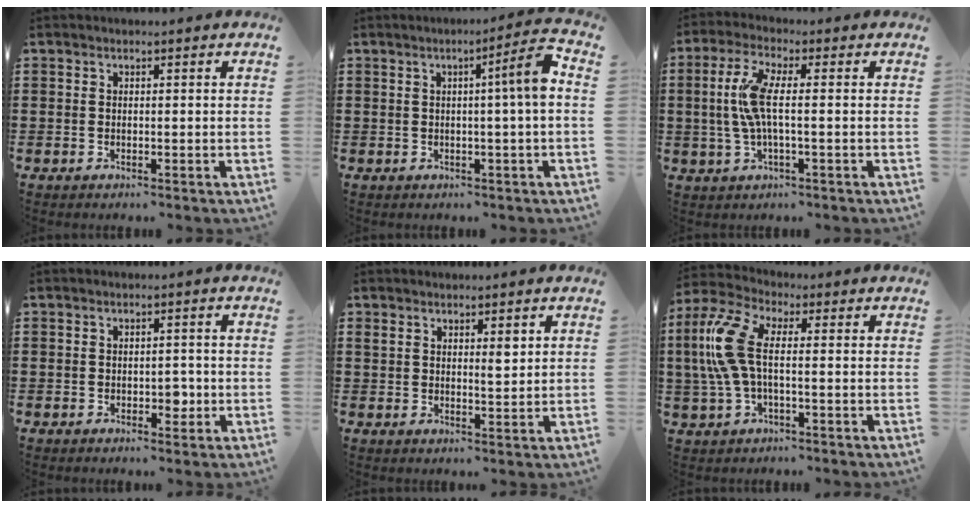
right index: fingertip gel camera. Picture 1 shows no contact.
{"total": 5.9, "force": [0.5, -0.1, 5.9], "torque": [-0.084, -0.012, -0.003]}
{"total": 7.3, "force": [0.0, 1.8, 7.1], "torque": [-0.173, -0.013, -0.014]}
{"total": 2.4, "force": [-0.5, 1.4, 1.9], "torque": [-0.028, -0.002, -0.010]}
{"total": 2.8, "force": [1.7, 1.2, 1.9], "torque": [-0.032, 0.003, 0.028]}
{"total": 10.0, "force": [0.1, 4.2, 9.1], "torque": [-0.226, -0.015, -0.009]}